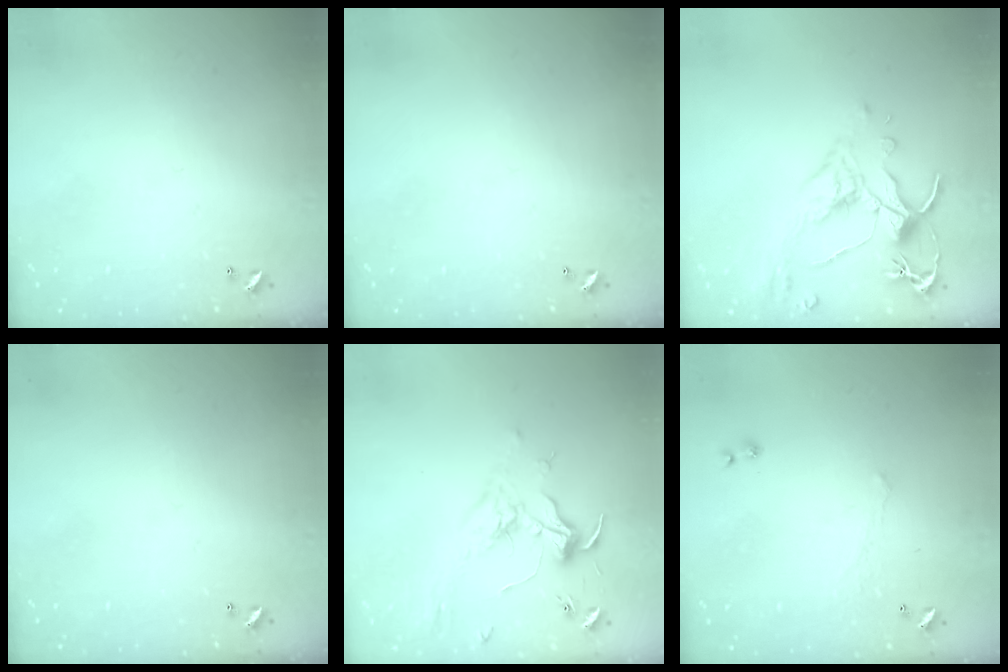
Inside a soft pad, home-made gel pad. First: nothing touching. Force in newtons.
{"total": 0.0}
{"total": 2.6, "press": 2.2, "slide": 1.3}
{"total": 0.0}
{"total": 1.9, "press": 1.7, "slide": 0.7}
{"total": 1.1, "press": 0.7, "slide": 0.9}